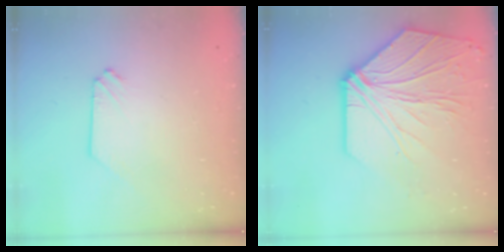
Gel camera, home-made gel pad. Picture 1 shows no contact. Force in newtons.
{"total": 15.2, "press": 15.0, "slide": 2.2}